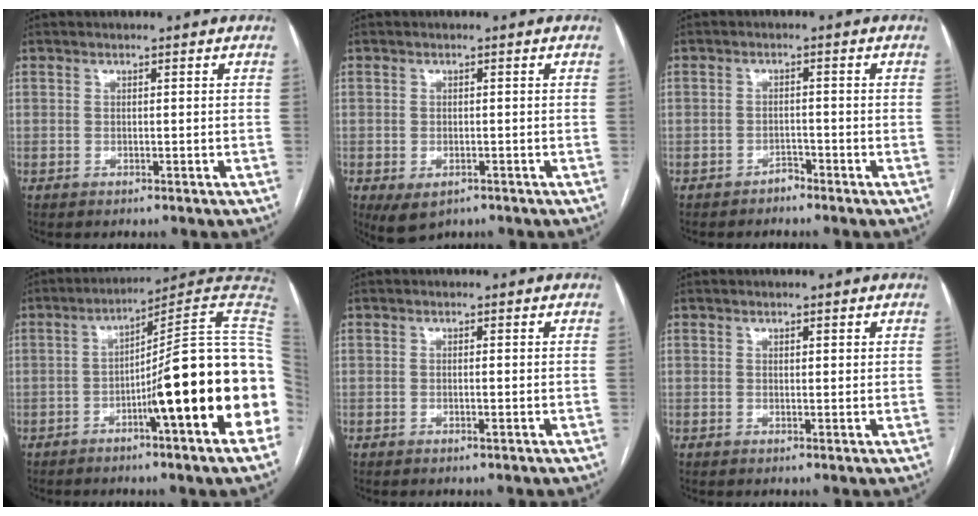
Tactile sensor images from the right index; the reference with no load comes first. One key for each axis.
{"total": 3.7, "fx": -1.7, "fy": 2.2, "fz": 2.5, "tx": -0.047, "ty": -0.007, "tz": -0.016}
{"total": 1.6, "fx": -1.4, "fy": 0.8, "fz": 0.2, "tx": 0.001, "ty": 0.004, "tz": -0.024}
{"total": 18.7, "fx": -3.7, "fy": -0.3, "fz": 18.3, "tx": -0.171, "ty": 0.029, "tz": -0.055}
{"total": 0.6, "fx": -0.2, "fy": 0.0, "fz": 0.5, "tx": -0.007, "ty": 0.000, "tz": -0.002}
{"total": 0.9, "fx": 0.5, "fy": 0.3, "fz": 0.7, "tx": -0.010, "ty": 0.001, "tz": 0.007}